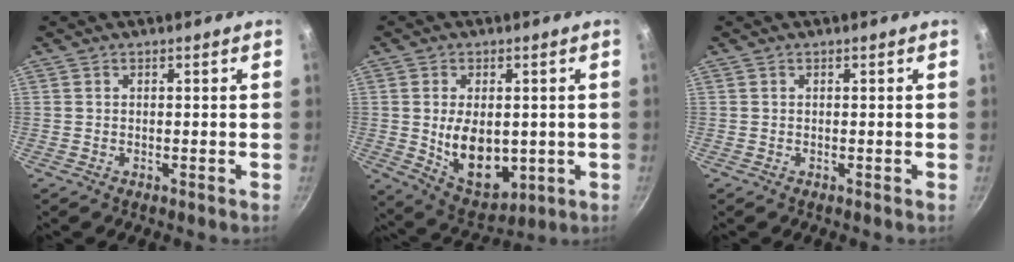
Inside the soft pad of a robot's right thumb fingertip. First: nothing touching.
{"total": 12.5, "force": [-0.4, 7.9, 9.6], "torque": [-0.130, -0.018, 0.016]}
{"total": 0.0}